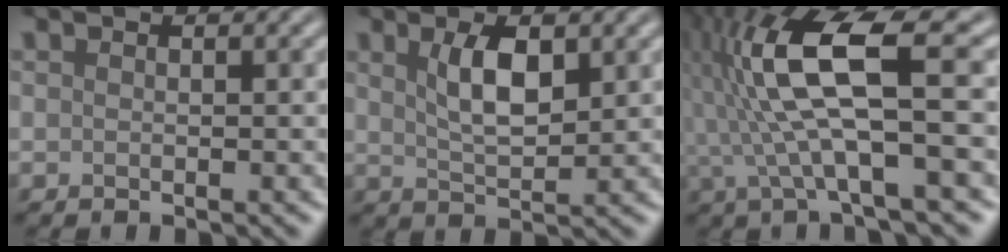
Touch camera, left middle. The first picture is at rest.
{"total": 3.6, "force": [1.4, 1.3, 3.0], "torque": [-0.059, 0.001, 0.028]}
{"total": 10.1, "force": [0.9, 2.3, 9.8], "torque": [-0.194, 0.017, 0.016]}